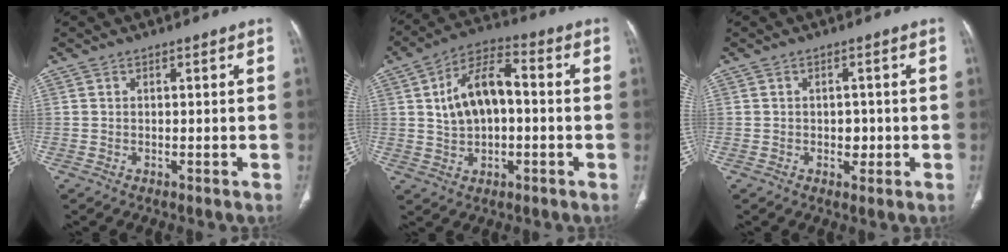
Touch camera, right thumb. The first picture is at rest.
{"total": 11.8, "force": [0.8, 6.7, 9.7], "torque": [-0.164, 0.025, 0.008]}
{"total": 2.3, "force": [-0.5, 1.8, 1.4], "torque": [-0.004, 0.002, -0.006]}